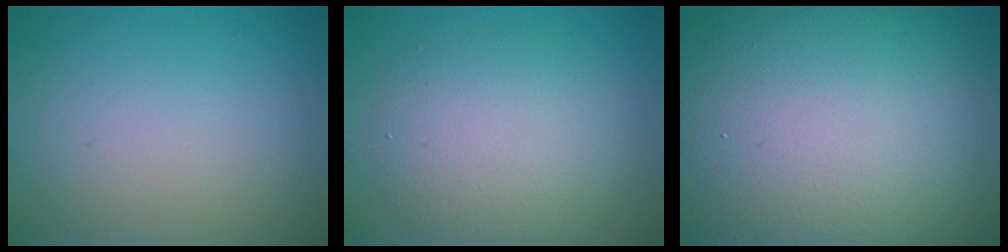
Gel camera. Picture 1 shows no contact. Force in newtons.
{"total": 5.1, "press": 5.1, "slide": 0.3}
{"total": 21.0, "press": 21.0, "slide": 0.8}